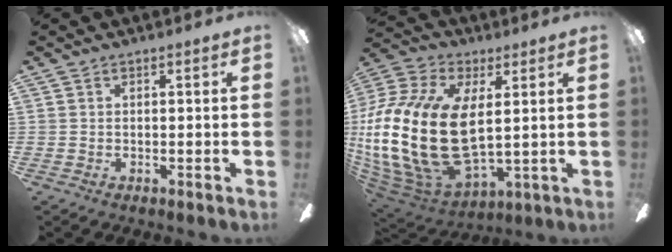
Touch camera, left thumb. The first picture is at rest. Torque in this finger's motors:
{"motor_torque": [-0.48, 2.80, 2.64, -0.13, 0.78]}